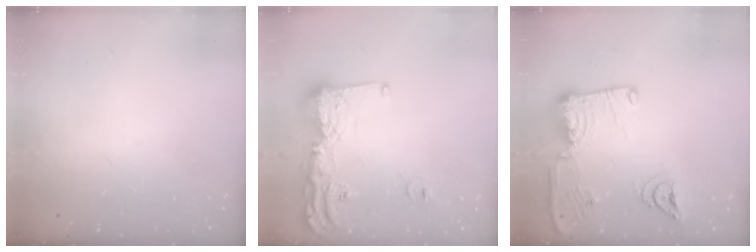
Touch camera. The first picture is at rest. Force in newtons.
{"total": 16.1, "press": 16.1, "slide": 1.2}
{"total": 16.4, "press": 16.3, "slide": 2.0}